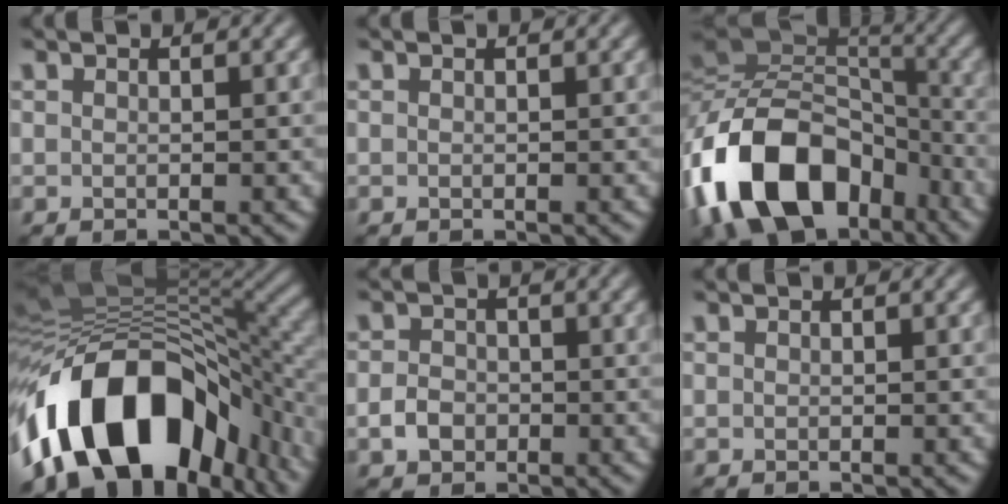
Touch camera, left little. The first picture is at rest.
{"total": 0.0}
{"total": 15.2, "force": [-7.2, 10.0, 8.9], "torque": [-0.187, 0.007, -0.137]}
{"total": 16.2, "force": [-7.3, 9.3, 11.0], "torque": [-0.192, 0.013, -0.118]}
{"total": 2.2, "force": [-0.8, 1.8, 1.0], "torque": [-0.016, 0.000, -0.020]}
{"total": 0.0}